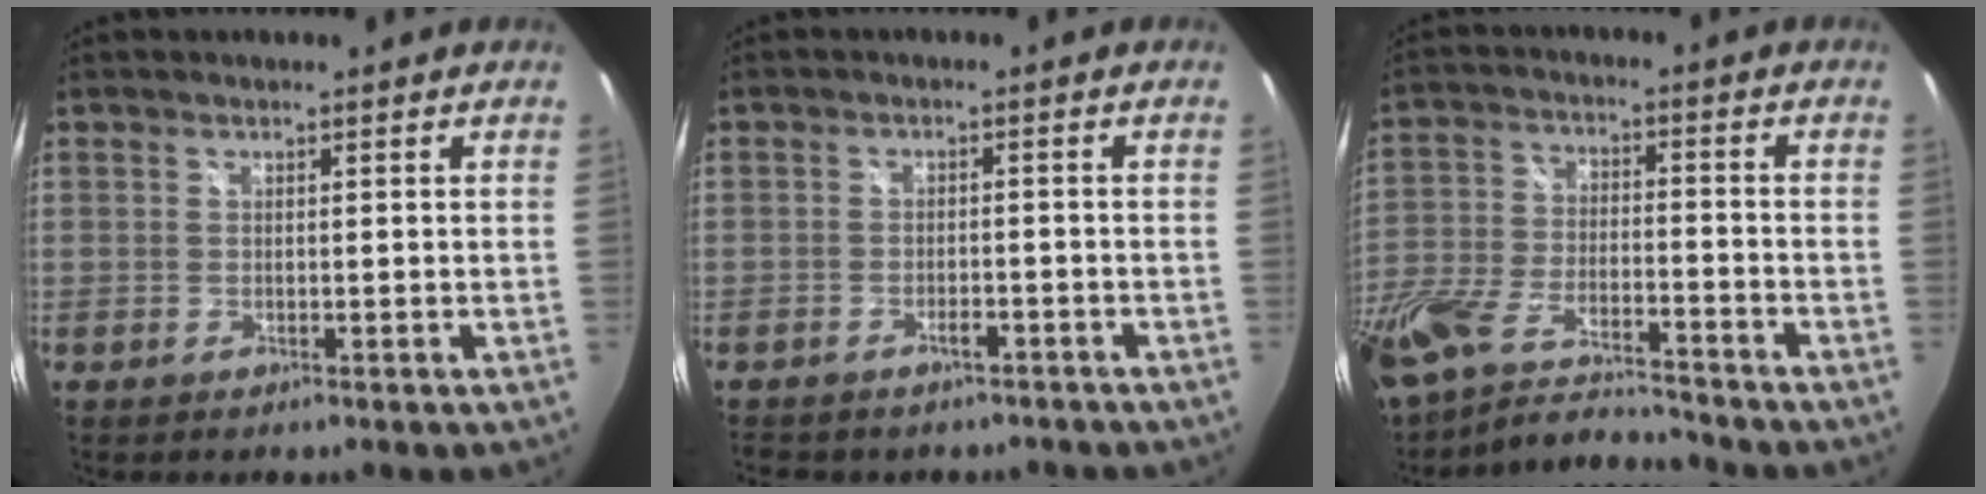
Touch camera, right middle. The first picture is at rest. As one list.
[{"total": 5.5, "force": [-4.6, 2.4, 2.0], "torque": [-0.048, -0.003, -0.060]}, {"total": 16.1, "force": [-13.7, 4.0, 7.5], "torque": [-0.174, -0.031, -0.251]}]